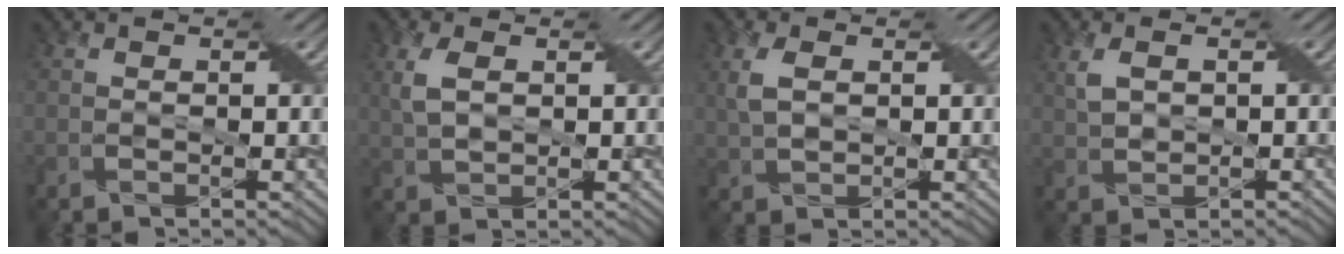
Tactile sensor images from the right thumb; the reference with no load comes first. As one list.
[{"total": 3.9, "force": [1.2, 2.2, 2.9], "torque": [-0.080, 0.007, 0.025]}, {"total": 3.6, "force": [1.0, 2.1, 2.8], "torque": [-0.075, 0.008, 0.022]}, {"total": 3.5, "force": [1.0, 2.0, 2.7], "torque": [-0.070, 0.009, 0.023]}]